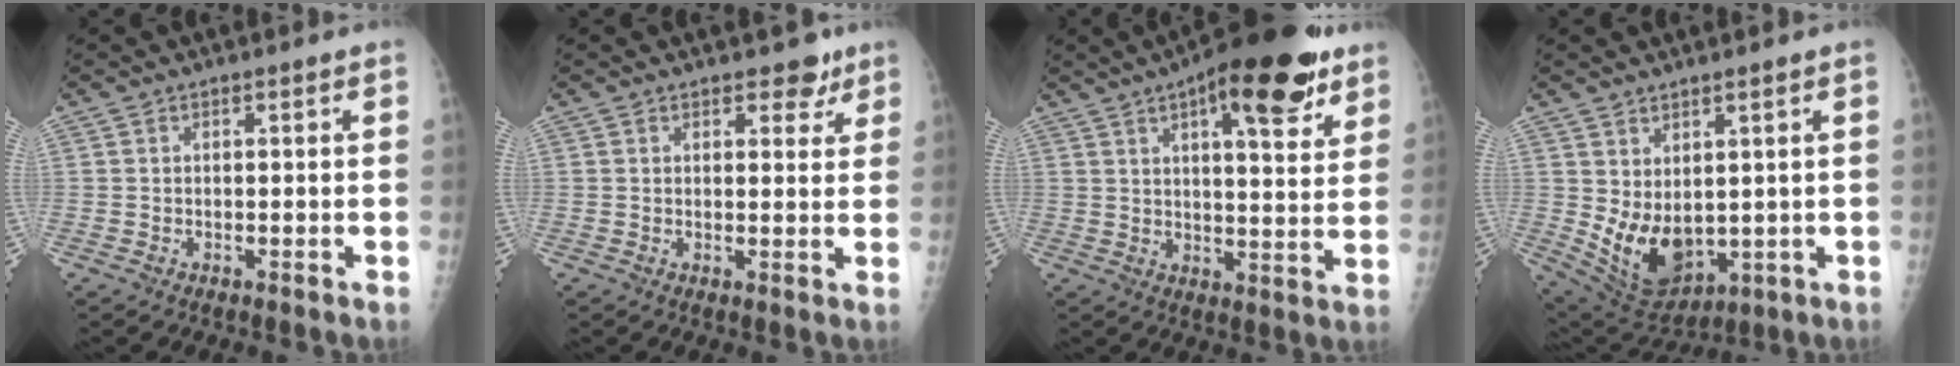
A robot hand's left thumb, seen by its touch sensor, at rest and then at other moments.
{"total": 3.6, "force": [2.6, 2.0, 1.5], "torque": [0.004, -0.013, 0.033]}
{"total": 18.2, "force": [10.0, 5.9, 14.0], "torque": [-0.174, -0.031, 0.139]}
{"total": 10.6, "force": [0.8, 6.4, 8.4], "torque": [-0.127, -0.025, 0.046]}